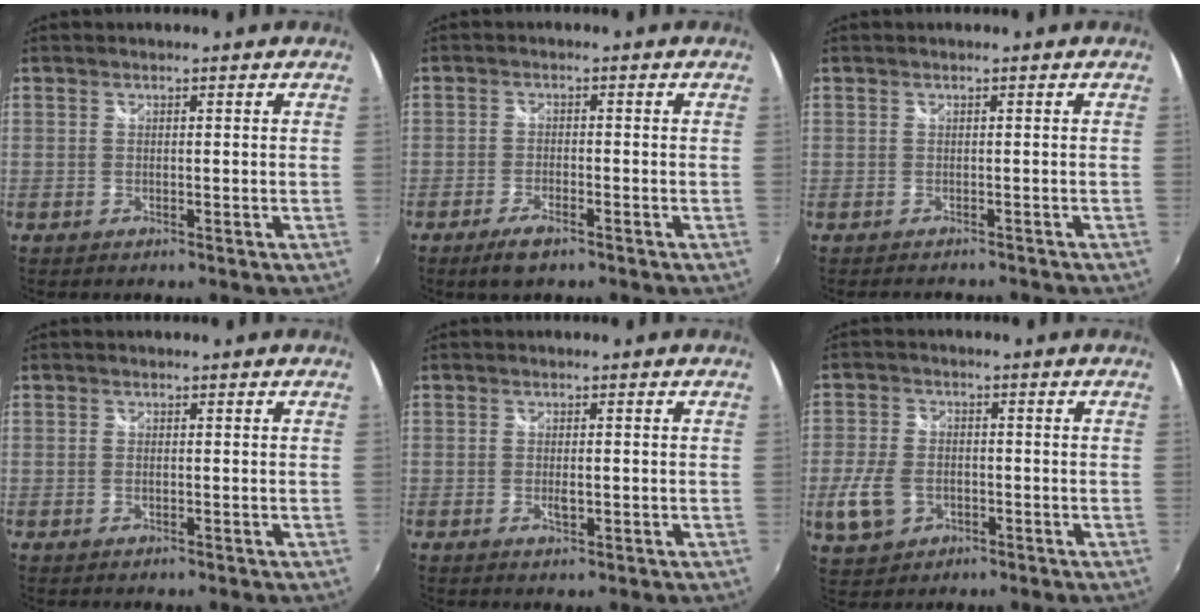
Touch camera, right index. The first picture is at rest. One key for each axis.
{"total": 4.2, "fx": -3.0, "fy": 1.3, "fz": 2.7, "tx": -0.066, "ty": -0.006, "tz": -0.057}
{"total": 2.1, "fx": -1.7, "fy": 1.2, "fz": 0.4, "tx": -0.004, "ty": -0.001, "tz": -0.023}
{"total": 0.8, "fx": -0.1, "fy": 0.4, "fz": 0.6, "tx": -0.014, "ty": -0.001, "tz": -0.004}
{"total": 2.2, "fx": -0.5, "fy": 1.0, "fz": 1.9, "tx": -0.031, "ty": -0.003, "tz": -0.006}
{"total": 8.7, "fx": -2.9, "fy": 6.6, "fz": 5.0, "tx": -0.128, "ty": -0.002, "tz": -0.051}